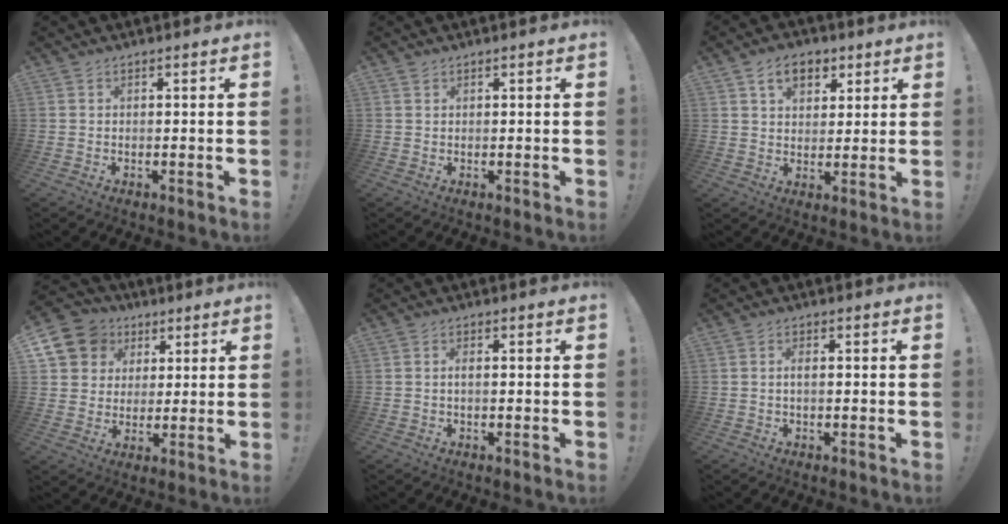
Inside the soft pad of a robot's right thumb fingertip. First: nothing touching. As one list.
[{"total": 0.5, "force": [0.5, 0.2, 0.1], "torque": [0.005, -0.004, 0.008]}, {"total": 9.0, "force": [4.5, 6.3, 4.7], "torque": [-0.067, -0.007, 0.084]}, {"total": 12.0, "force": [4.8, 10.3, 3.9], "torque": [-0.054, -0.024, 0.099]}, {"total": 1.5, "force": [-0.3, 0.3, 1.4], "torque": [-0.029, 0.005, -0.006]}, {"total": 1.9, "force": [-0.2, 0.6, 1.8], "torque": [-0.028, 0.003, -0.005]}]